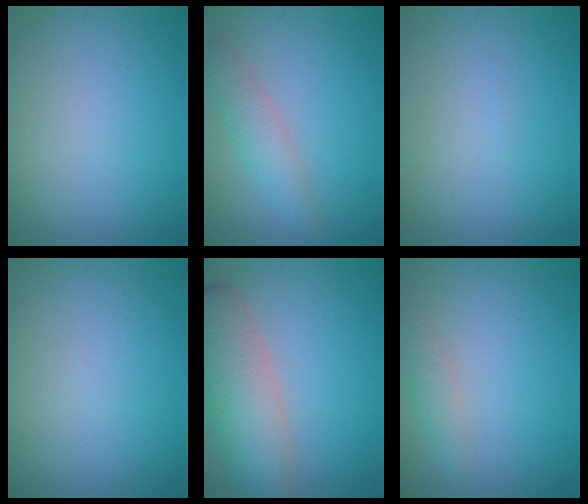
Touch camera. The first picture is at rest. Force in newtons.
{"total": 2.7, "press": 2.7, "slide": 0.1}
{"total": 0.0}
{"total": 0.0}
{"total": 7.0, "press": 7.0, "slide": 0.3}
{"total": 1.7, "press": 1.7, "slide": 0.1}